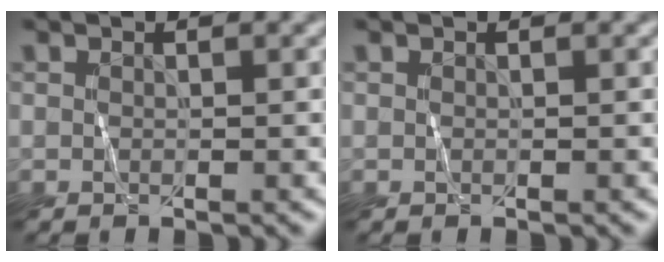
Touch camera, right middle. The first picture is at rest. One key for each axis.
{"total": 0.0}